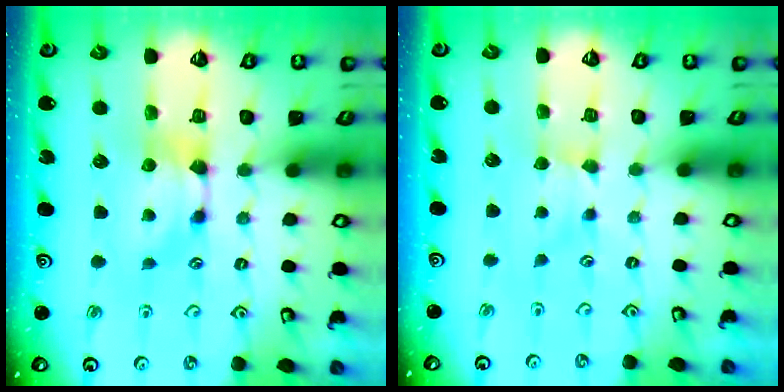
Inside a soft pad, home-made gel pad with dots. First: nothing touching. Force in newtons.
{"total": 1.1, "press": 1.0, "slide": 0.6}